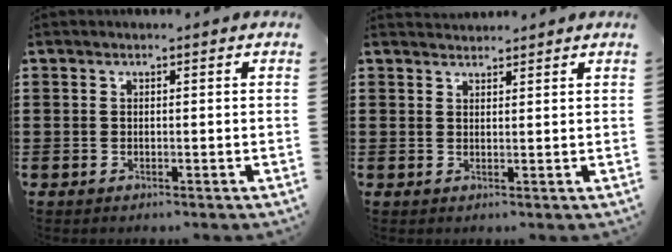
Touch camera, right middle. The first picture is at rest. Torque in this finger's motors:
{"motor_torque": [-0.49, -0.64, -0.08, -0.03]}